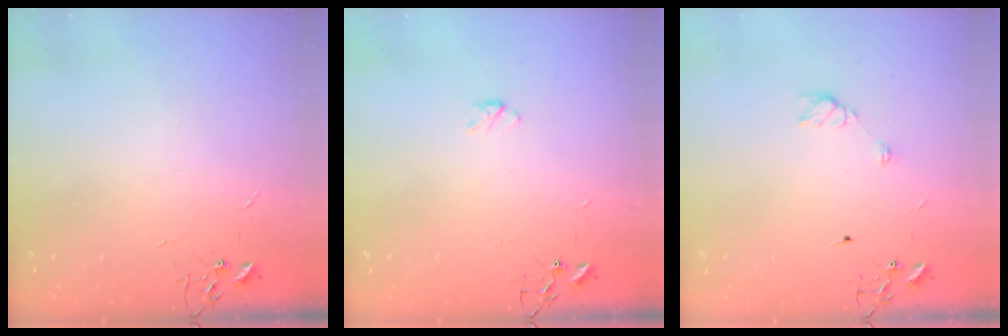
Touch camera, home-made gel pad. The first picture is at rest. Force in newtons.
{"total": 2.9, "press": 2.9, "slide": 0.5}
{"total": 6.5, "press": 6.5, "slide": 0.7}